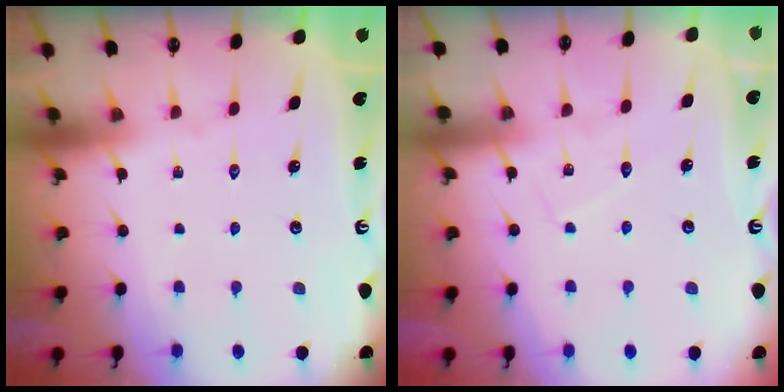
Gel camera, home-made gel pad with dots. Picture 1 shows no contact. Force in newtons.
{"total": 5.5, "press": 5.5, "slide": 0.3}